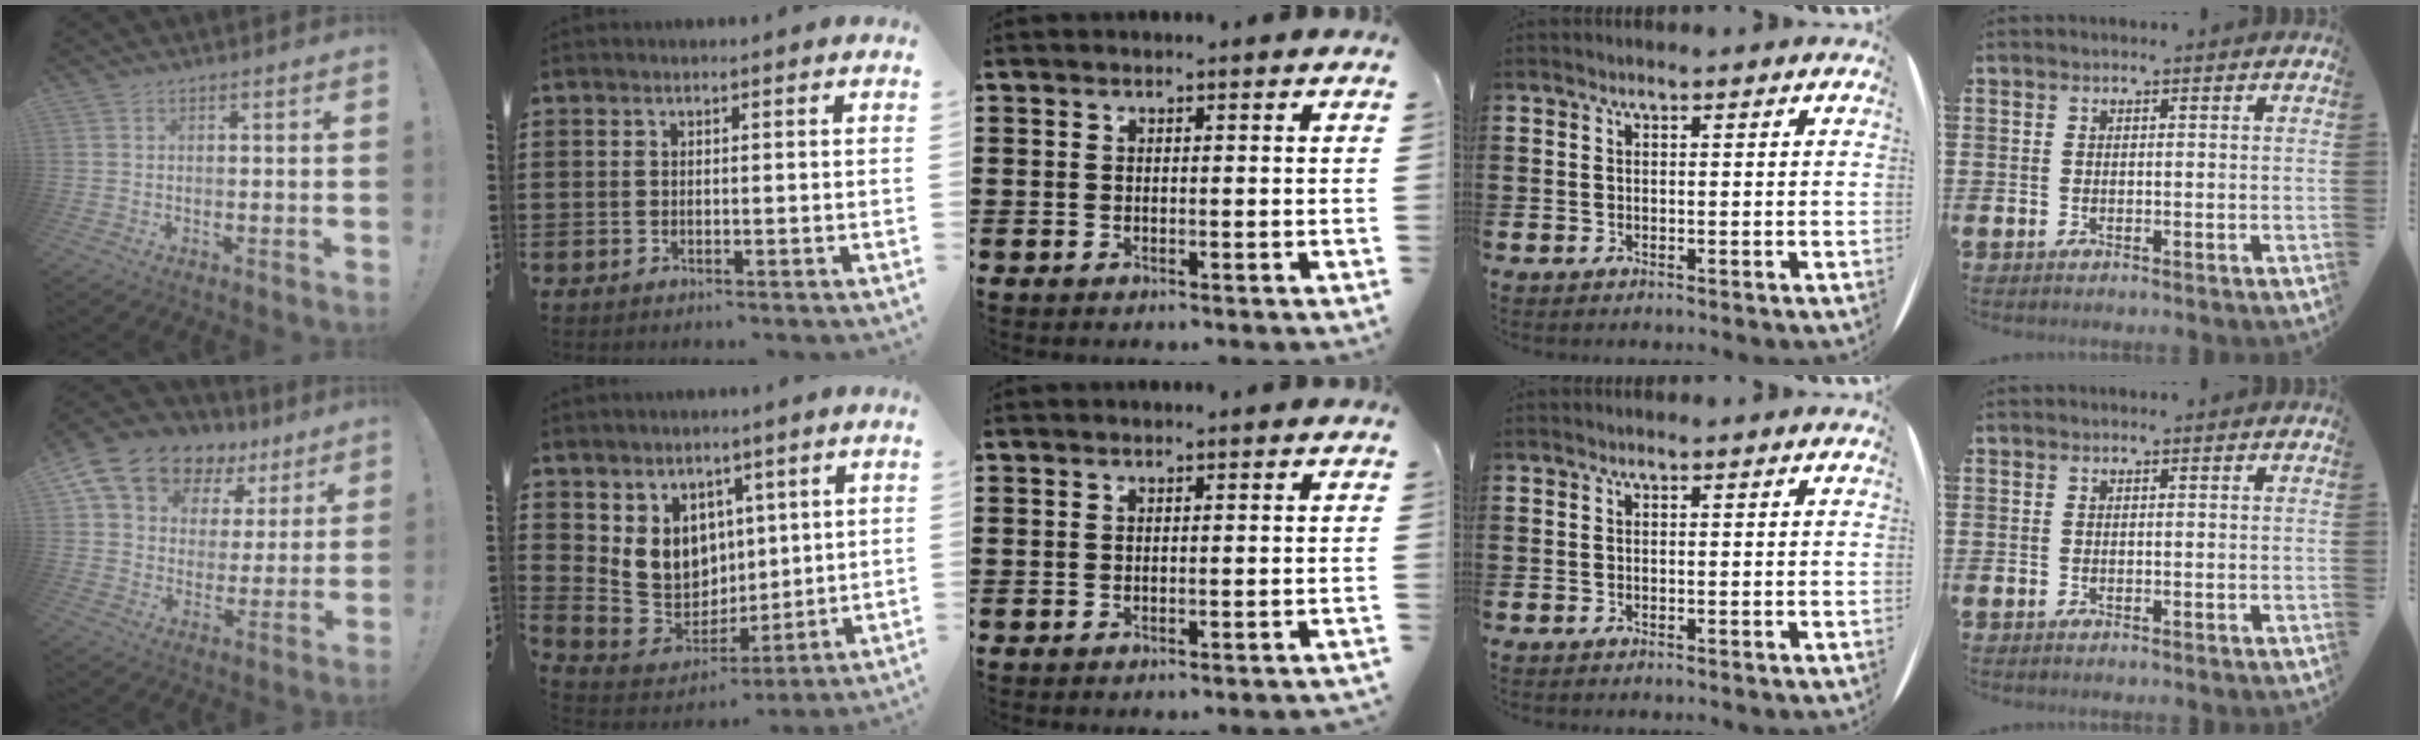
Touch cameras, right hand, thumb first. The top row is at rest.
{"thumb": {"total": 14.6, "force": [9.6, 9.2, 6.0], "torque": [-0.112, -0.057, 0.184]}, "index": {"total": 9.5, "force": [2.3, 8.5, 3.4], "torque": [-0.095, -0.012, 0.053]}, "middle": {"total": 0.8, "force": [-0.7, -0.2, 0.2], "torque": [-0.005, -0.001, -0.014]}}